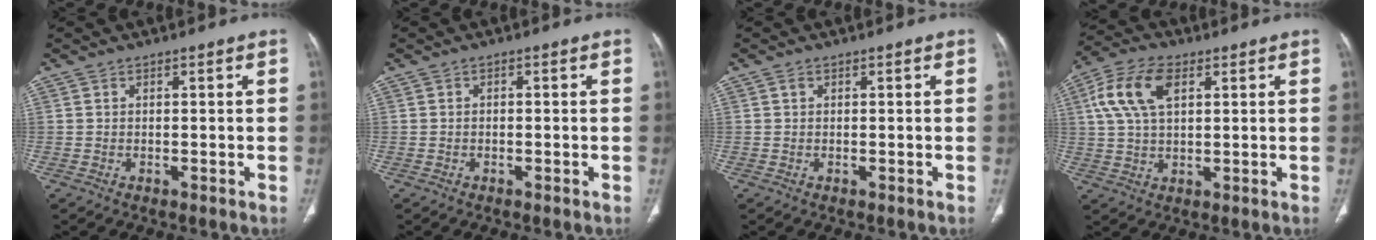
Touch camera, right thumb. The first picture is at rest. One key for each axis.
{"total": 0.0}
{"total": 0.7, "fx": 0.3, "fy": 0.5, "fz": 0.4, "tx": -0.008, "ty": 0.003, "tz": 0.005}
{"total": 10.8, "fx": 3.7, "fy": 5.9, "fz": 8.4, "tx": -0.173, "ty": 0.011, "tz": 0.068}